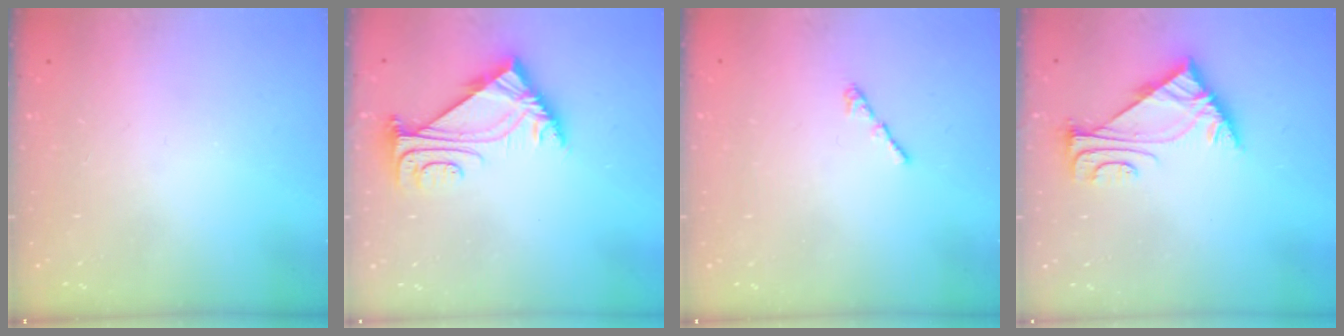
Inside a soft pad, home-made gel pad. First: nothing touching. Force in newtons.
{"total": 5.8, "press": 5.7, "slide": 1.1}
{"total": 1.3, "press": 1.2, "slide": 0.6}
{"total": 5.4, "press": 5.3, "slide": 1.1}